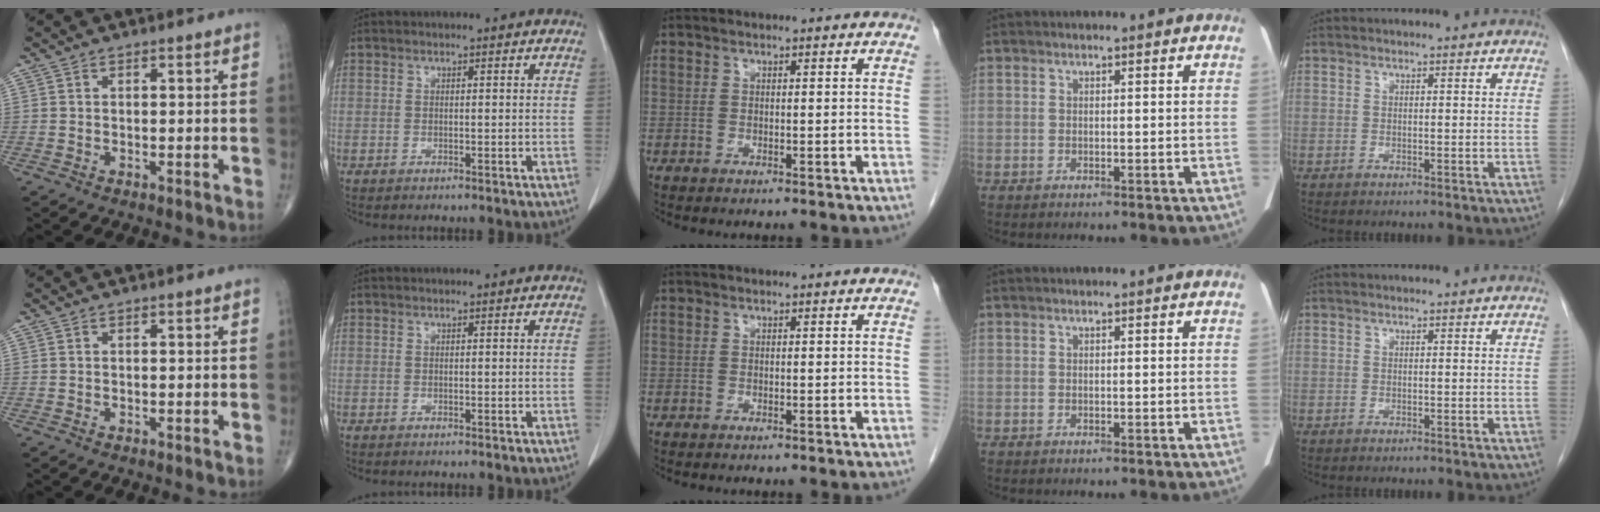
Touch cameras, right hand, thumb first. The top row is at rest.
{}